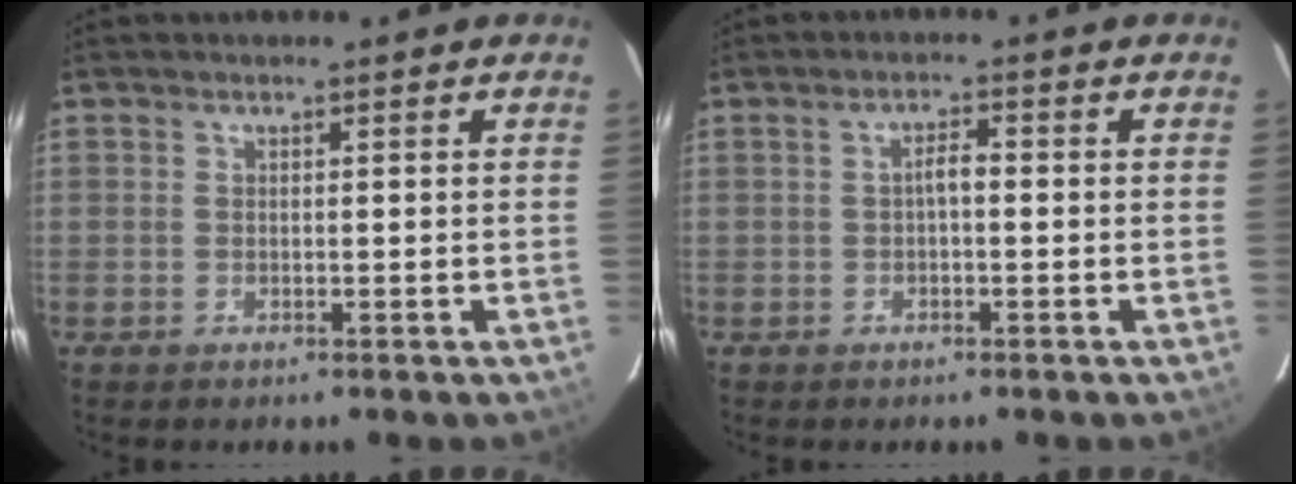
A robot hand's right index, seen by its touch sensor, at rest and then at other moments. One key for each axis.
{"total": 1.9, "fx": -0.3, "fy": 0.7, "fz": 1.7, "tx": -0.034, "ty": 0.009, "tz": -0.005}